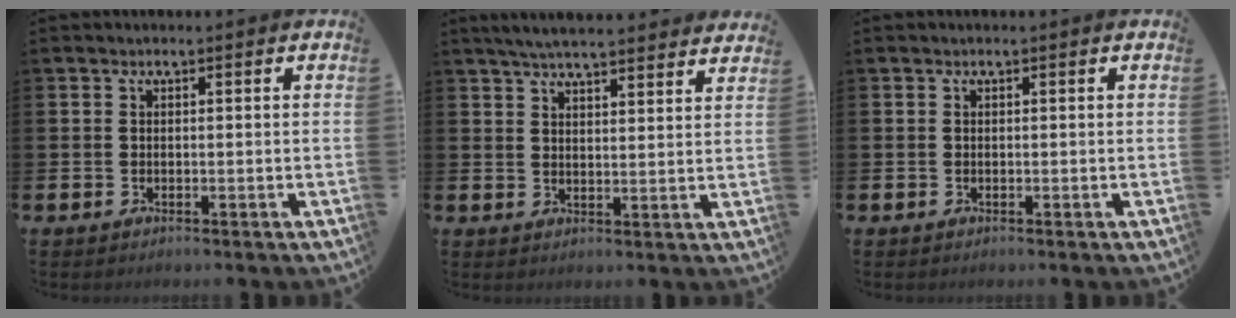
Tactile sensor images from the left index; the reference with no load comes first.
{"total": 5.4, "force": [5.3, 0.3, 1.4], "torque": [-0.035, -0.022, 0.095]}
{"total": 0.0}